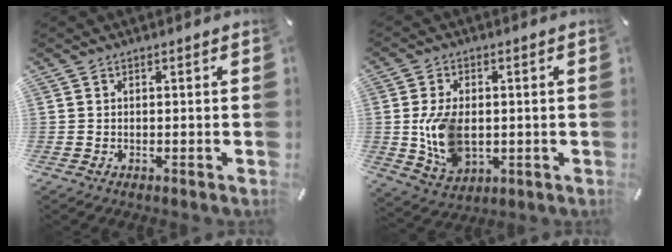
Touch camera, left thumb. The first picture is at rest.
{"total": 11.5, "force": [-0.4, 7.8, 8.5], "torque": [-0.190, -0.003, -0.006]}